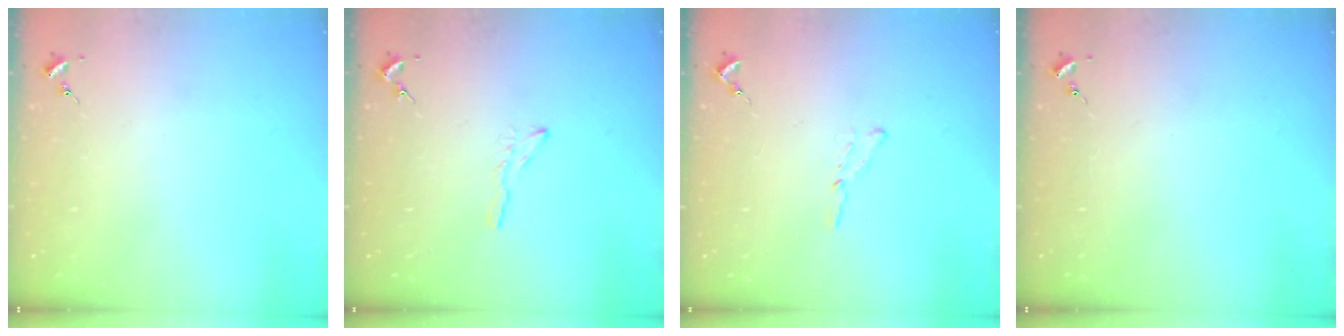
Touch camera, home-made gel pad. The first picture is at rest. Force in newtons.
{"total": 3.8, "press": 3.7, "slide": 0.4}
{"total": 3.5, "press": 3.5, "slide": 0.4}
{"total": 0.0}